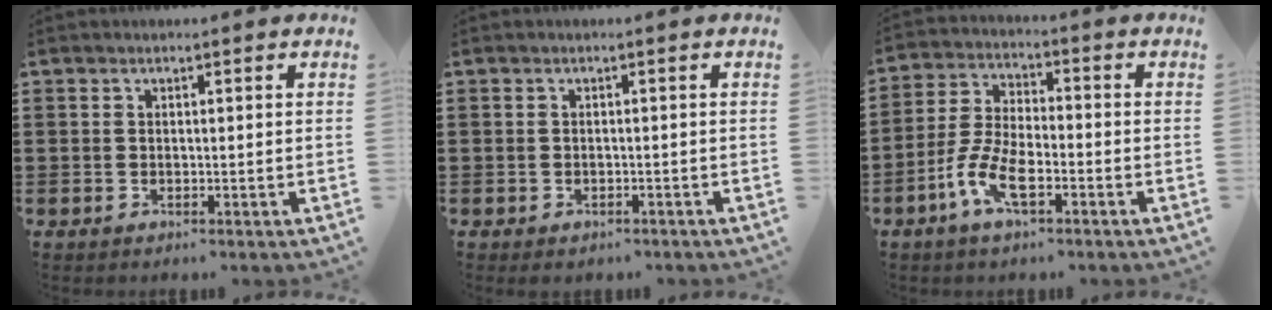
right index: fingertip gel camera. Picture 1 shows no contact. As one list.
[{"total": 0.8, "force": [-0.7, 0.2, 0.1], "torque": [-0.006, -0.001, -0.015]}, {"total": 7.2, "force": [-3.6, 2.5, 5.7], "torque": [-0.151, -0.013, -0.075]}]